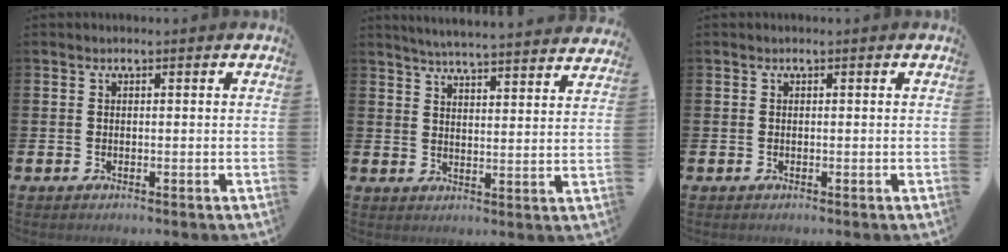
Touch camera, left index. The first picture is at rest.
{"total": 5.5, "force": [5.4, -0.2, 0.9], "torque": [-0.027, -0.039, 0.093]}
{"total": 0.0}